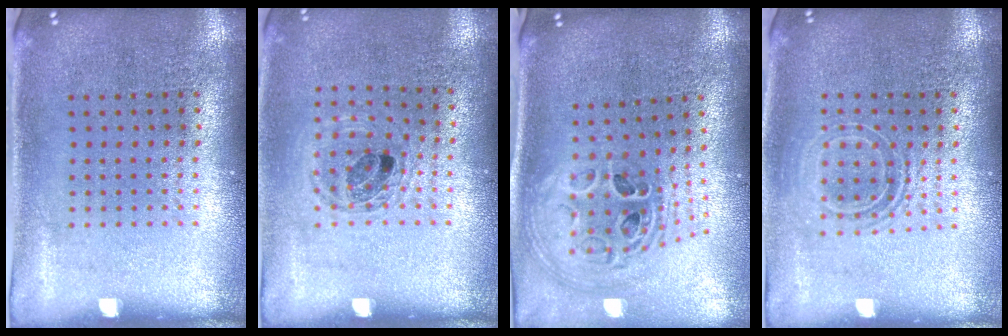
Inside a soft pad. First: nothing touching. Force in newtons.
{"total": 1.0, "press": 1.0, "slide": 0.3}
{"total": 1.7, "press": 1.5, "slide": 0.9}
{"total": 1.6, "press": 1.2, "slide": 1.0}